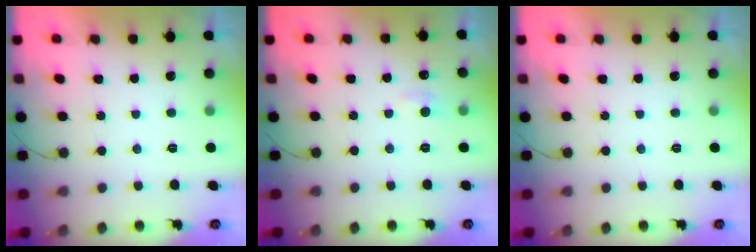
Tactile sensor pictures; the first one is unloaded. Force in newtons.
{"total": 5.8, "press": 5.7, "slide": 0.8}
{"total": 0.0}